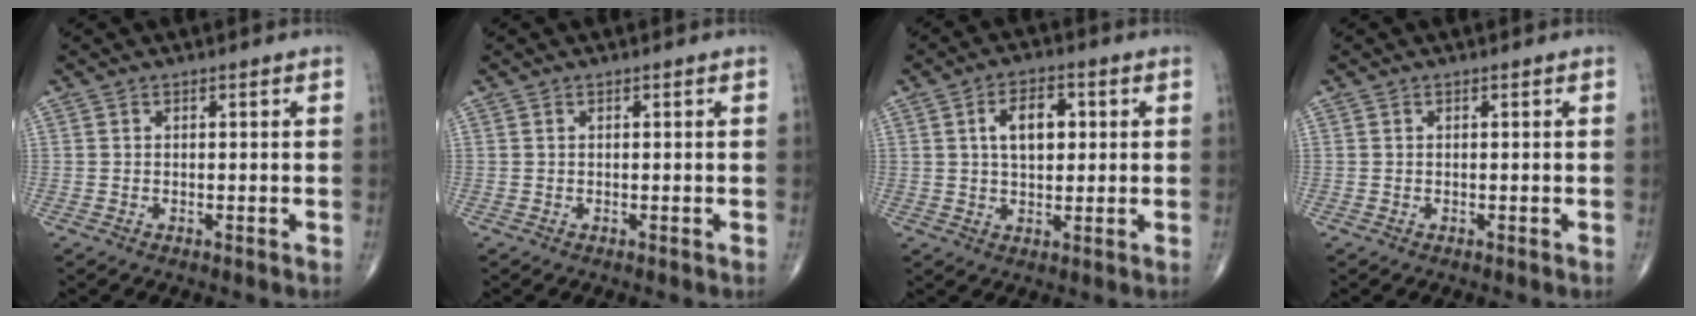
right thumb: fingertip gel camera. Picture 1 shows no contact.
{"total": 0.0}
{"total": 7.3, "force": [1.6, 4.1, 5.8], "torque": [-0.083, 0.002, 0.026]}
{"total": 0.0}